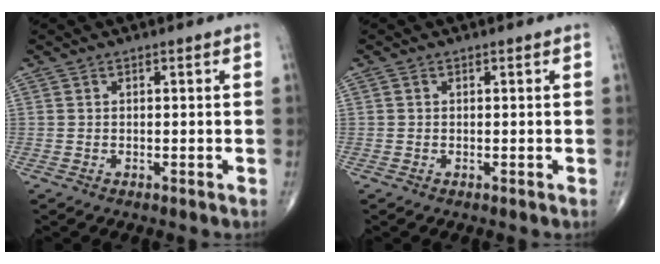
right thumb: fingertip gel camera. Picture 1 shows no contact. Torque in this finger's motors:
{"motor_torque": [-0.29, -0.03, -0.25, -0.14, 0.01]}